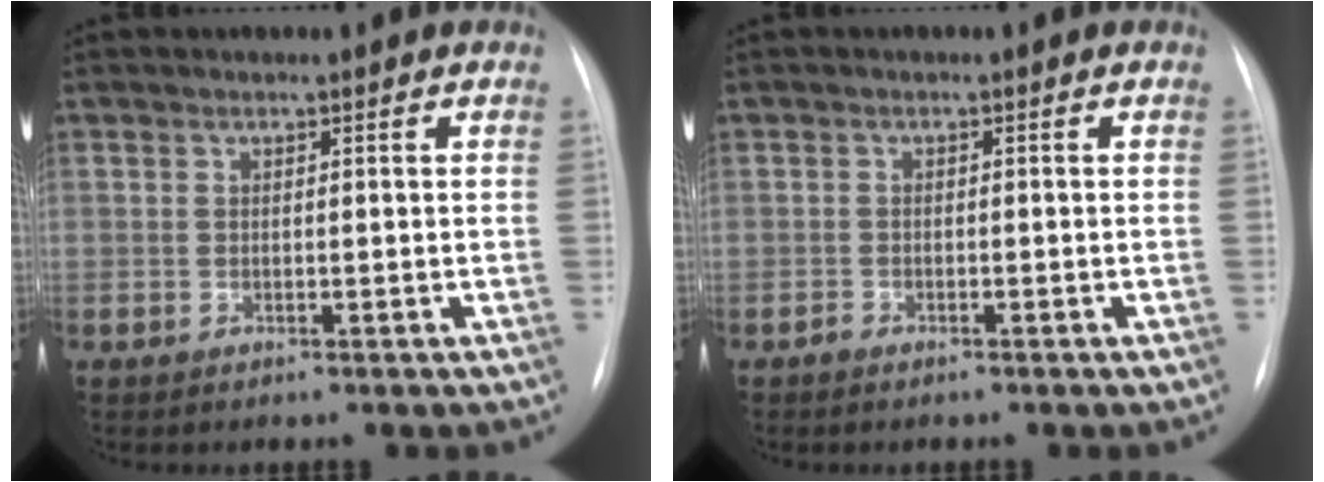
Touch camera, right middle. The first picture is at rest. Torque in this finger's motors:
{"motor_torque": [0.15, -0.49, 0.03, 0.02]}